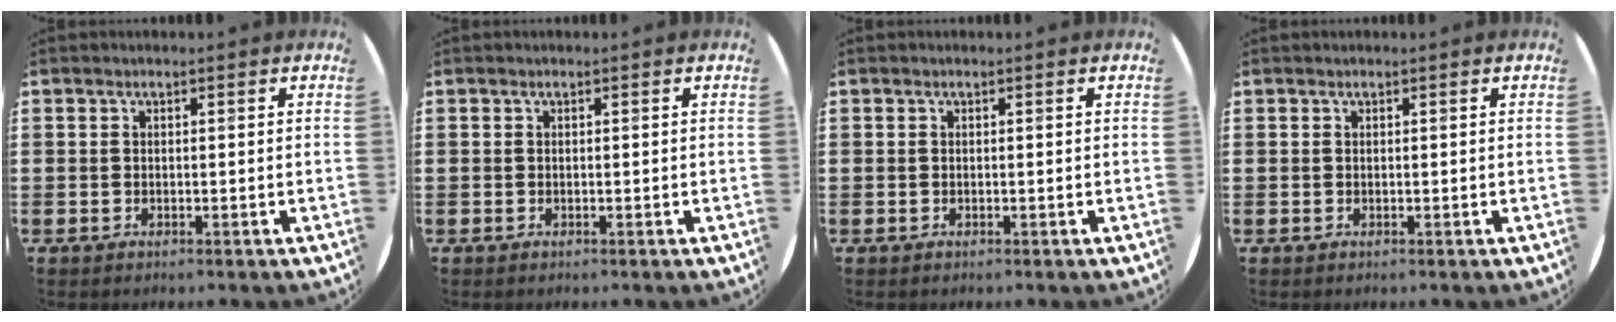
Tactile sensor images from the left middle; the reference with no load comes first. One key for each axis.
{"total": 0.0}
{"total": 0.0}
{"total": 0.0}